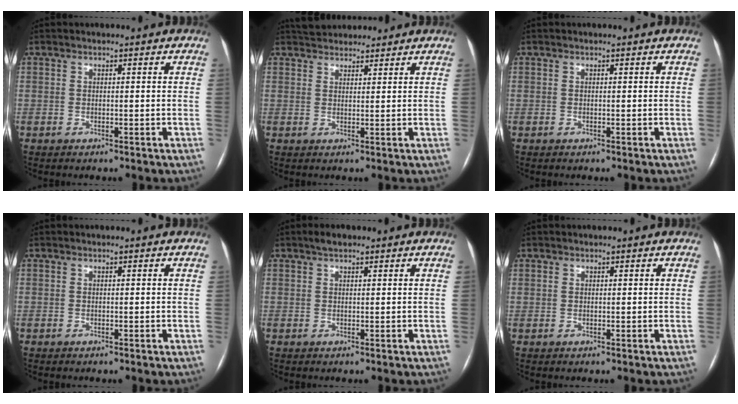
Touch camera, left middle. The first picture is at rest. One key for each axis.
{"total": 5.5, "fx": 5.1, "fy": 1.8, "fz": 1.1, "tx": -0.016, "ty": 0.030, "tz": 0.080}
{"total": 0.0}
{"total": 0.0}
{"total": 1.8, "fx": 1.3, "fy": 0.7, "fz": 0.9, "tx": -0.020, "ty": 0.009, "tz": 0.022}
{"total": 0.5, "fx": 0.3, "fy": 0.4, "fz": 0.1, "tx": 0.000, "ty": 0.000, "tz": 0.004}